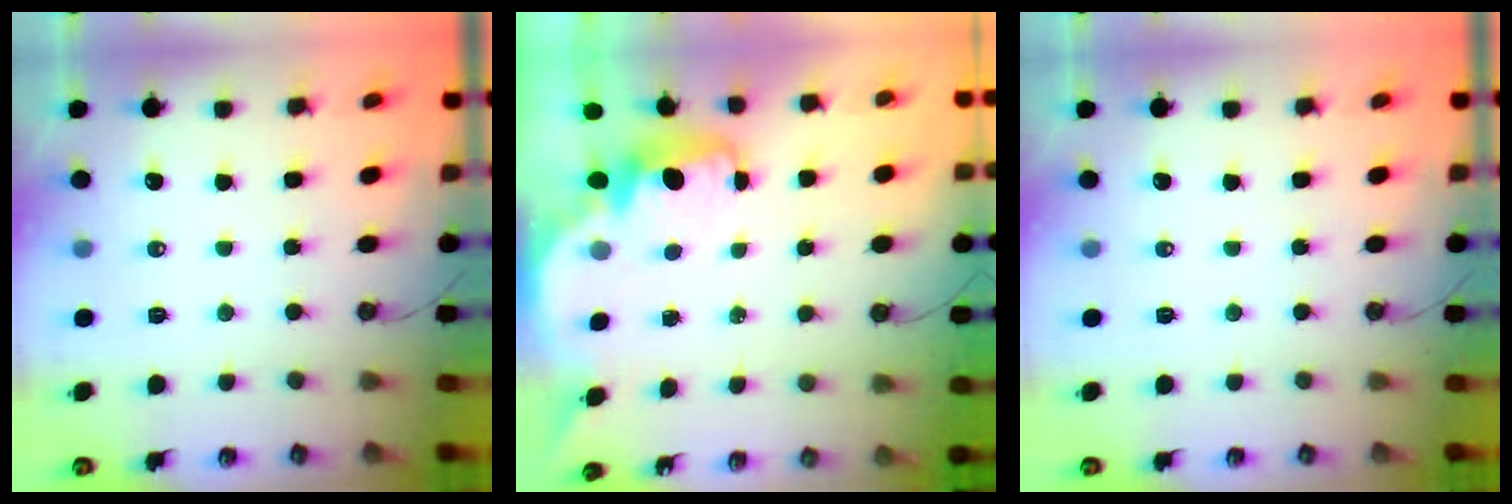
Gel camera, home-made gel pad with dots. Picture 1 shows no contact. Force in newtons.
{"total": 2.5, "press": 2.4, "slide": 0.6}
{"total": 0.0}